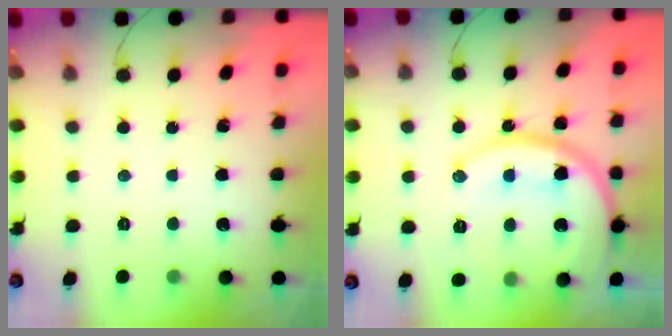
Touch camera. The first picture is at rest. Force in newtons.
{"total": 19.1, "press": 19.0, "slide": 2.5}